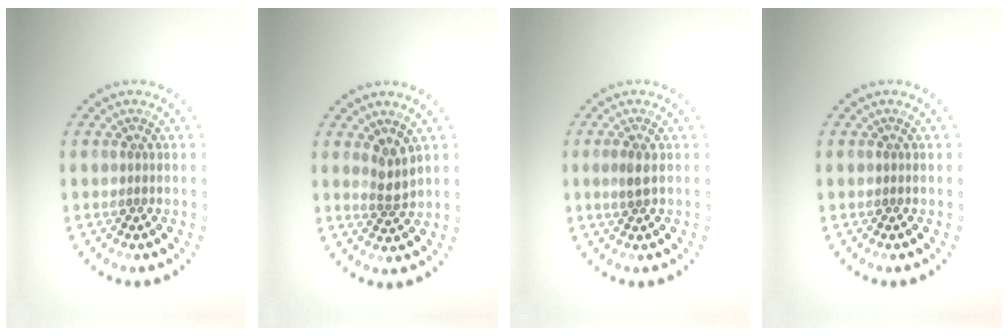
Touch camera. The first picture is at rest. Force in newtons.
{"total": 1.9, "press": 1.6, "slide": 1.1}
{"total": 1.2, "press": 1.2, "slide": 0.3}
{"total": 0.0}